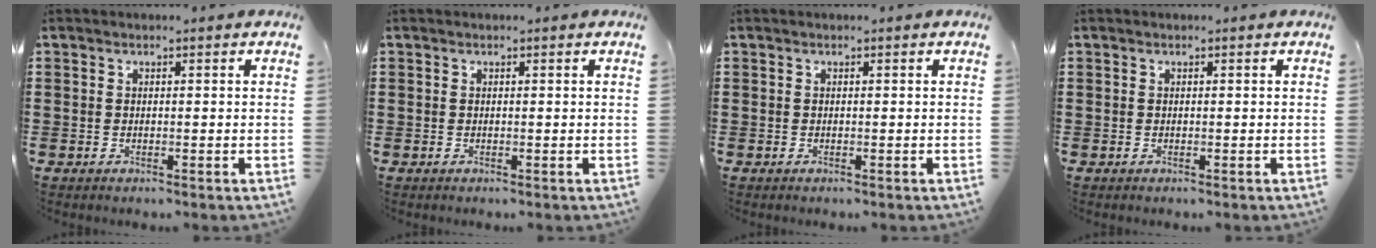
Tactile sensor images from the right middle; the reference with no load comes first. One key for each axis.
{"total": 0.0}
{"total": 0.0}
{"total": 0.0}